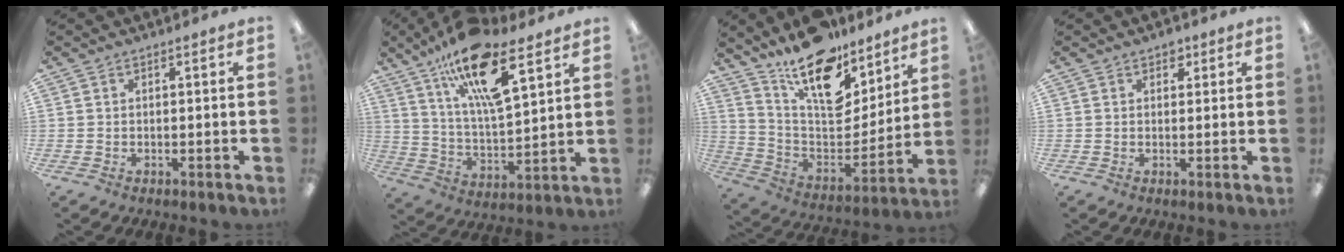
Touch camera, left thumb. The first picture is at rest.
{"total": 19.5, "force": [12.6, 6.3, 13.5], "torque": [-0.232, -0.060, 0.210]}
{"total": 18.4, "force": [14.2, 7.5, 9.0], "torque": [-0.154, -0.112, 0.250]}
{"total": 2.2, "force": [1.5, 1.4, 0.9], "torque": [-0.004, -0.005, 0.023]}